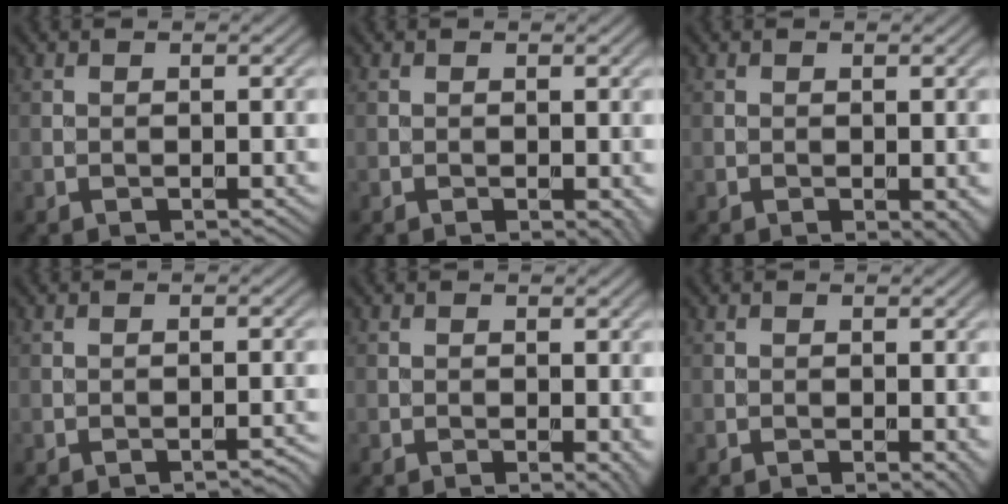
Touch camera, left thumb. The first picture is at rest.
{"total": 0.7, "force": [-0.2, 0.4, 0.6], "torque": [-0.006, -0.003, -0.002]}
{"total": 1.3, "force": [-0.5, 0.5, 1.1], "torque": [-0.012, -0.003, -0.005]}
{"total": 0.8, "force": [-0.8, 0.0, 0.3], "torque": [0.000, 0.007, -0.014]}
{"total": 1.1, "force": [-0.1, 0.3, 1.1], "torque": [-0.011, -0.004, -0.001]}
{"total": 0.7, "force": [0.0, 0.3, 0.6], "torque": [-0.004, -0.004, -0.001]}